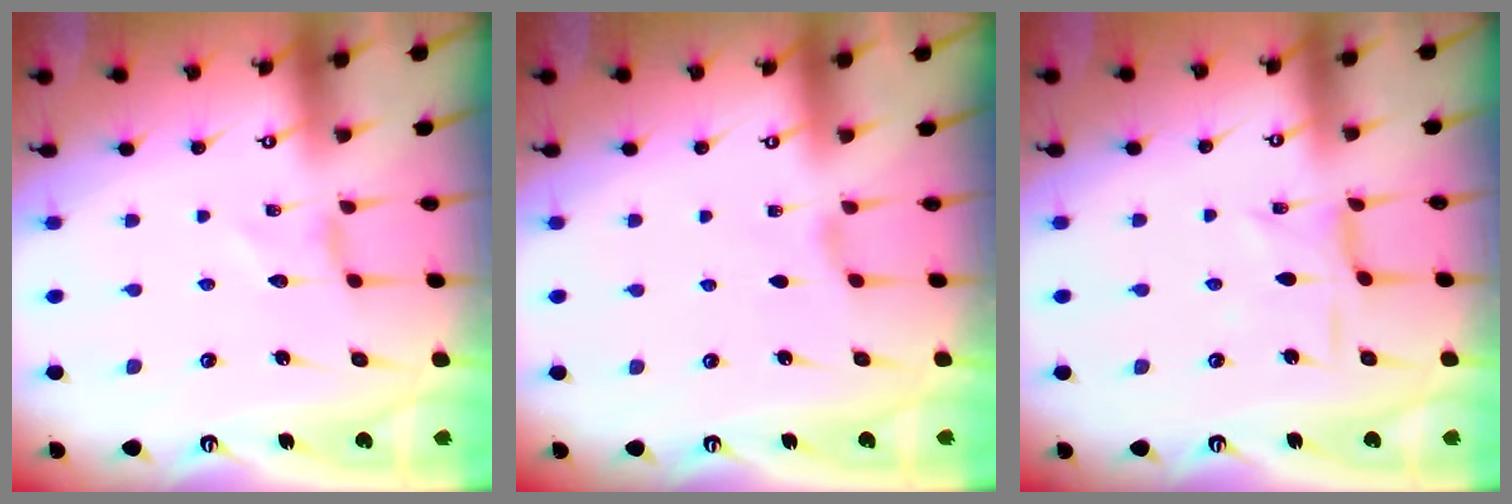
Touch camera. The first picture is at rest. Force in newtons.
{"total": 1.9, "press": 1.8, "slide": 0.5}
{"total": 2.3, "press": 2.3, "slide": 0.2}